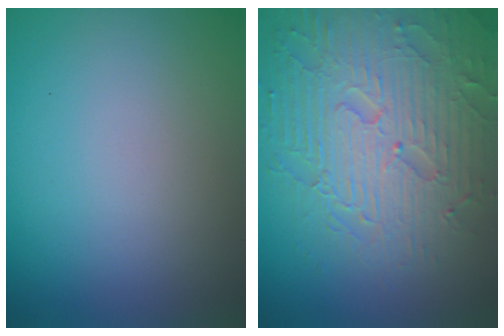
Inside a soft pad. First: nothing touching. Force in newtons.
{"total": 8.2, "press": 6.1, "slide": 5.5}